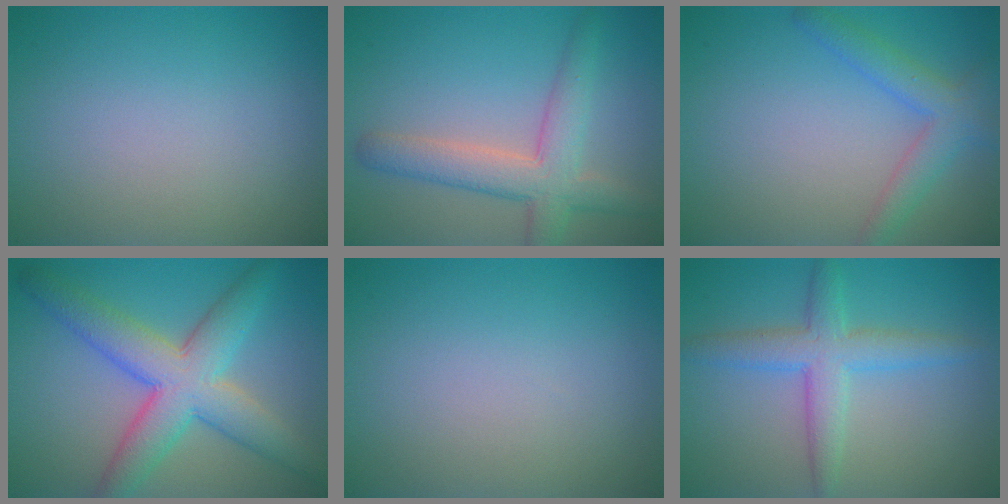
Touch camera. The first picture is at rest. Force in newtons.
{"total": 5.0, "press": 5.0, "slide": 0.3}
{"total": 3.3, "press": 3.3, "slide": 0.1}
{"total": 7.7, "press": 7.7, "slide": 0.2}
{"total": 0.0}
{"total": 4.1, "press": 4.1, "slide": 0.1}